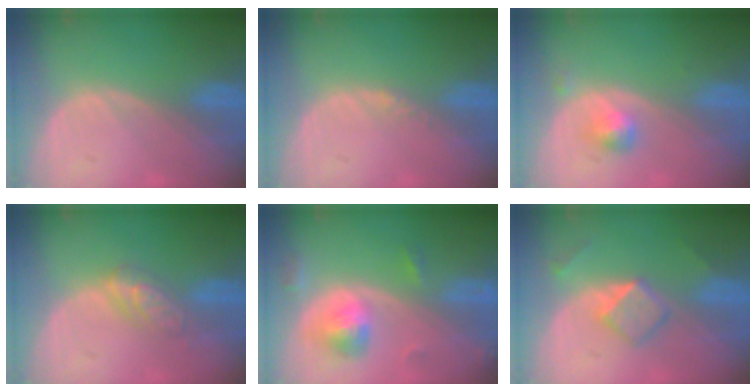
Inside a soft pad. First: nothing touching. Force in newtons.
{"total": 0.8, "press": 0.6, "slide": 0.4}
{"total": 2.4, "press": 2.4, "slide": 0.2}
{"total": 4.6, "press": 4.4, "slide": 1.4}
{"total": 5.3, "press": 5.1, "slide": 1.5}
{"total": 5.4, "press": 4.6, "slide": 2.8}